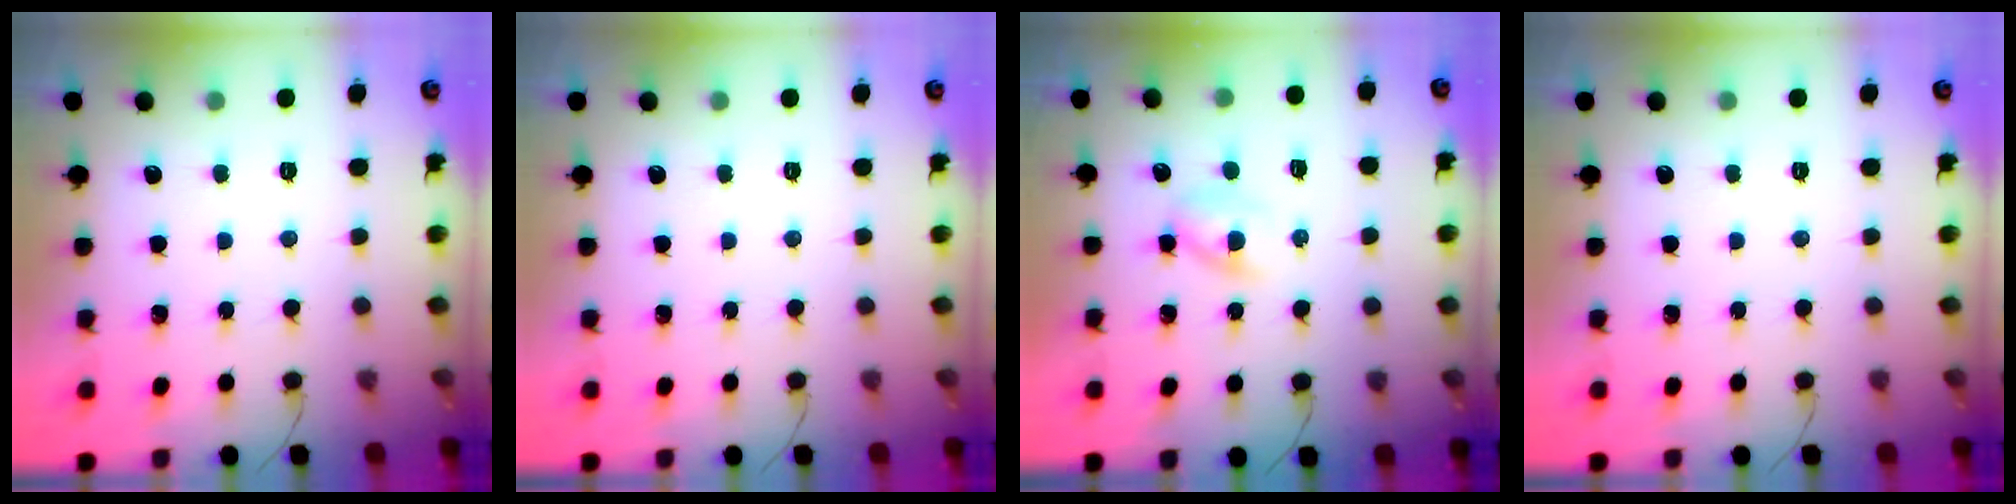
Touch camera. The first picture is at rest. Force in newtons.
{"total": 0.0}
{"total": 2.9, "press": 2.7, "slide": 1.1}
{"total": 0.0}